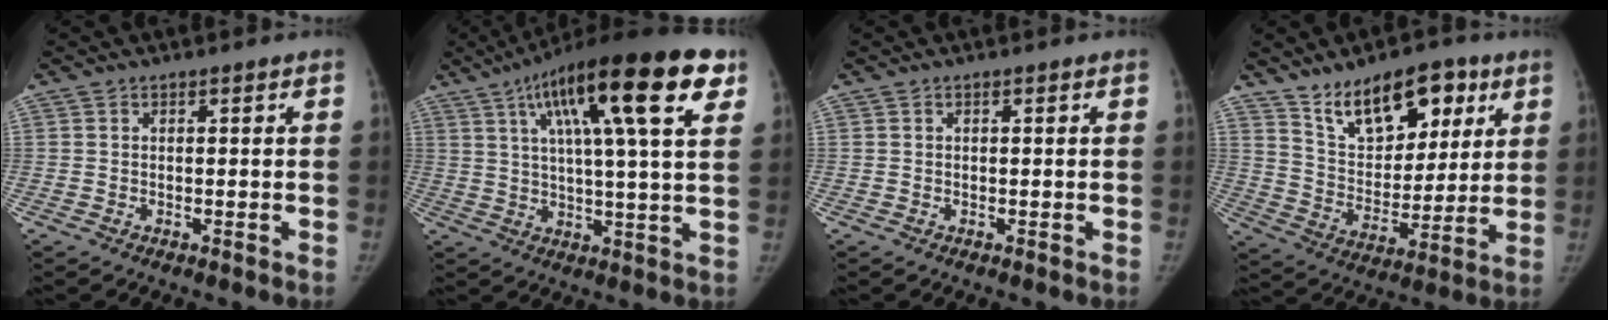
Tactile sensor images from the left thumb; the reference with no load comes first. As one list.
[{"total": 22.9, "force": [10.3, 5.1, 19.8], "torque": [-0.297, 0.006, 0.155]}, {"total": 0.0}, {"total": 16.7, "force": [9.8, 9.1, 10.0], "torque": [-0.107, -0.047, 0.171]}]